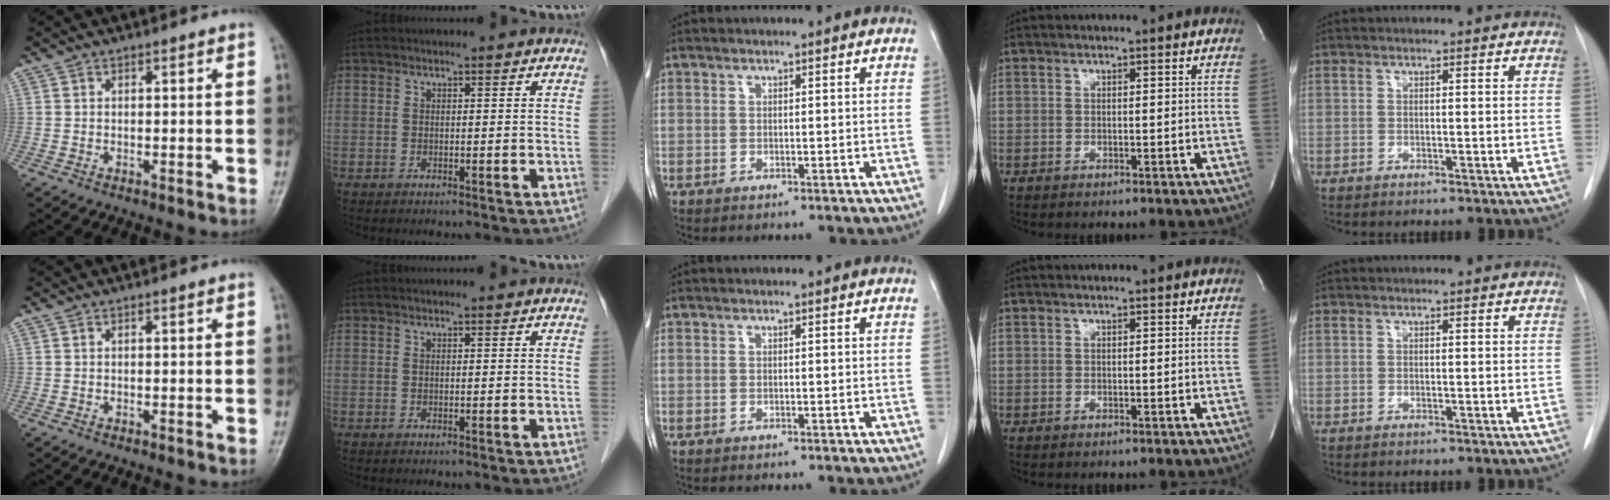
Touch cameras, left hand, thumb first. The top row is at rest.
{}